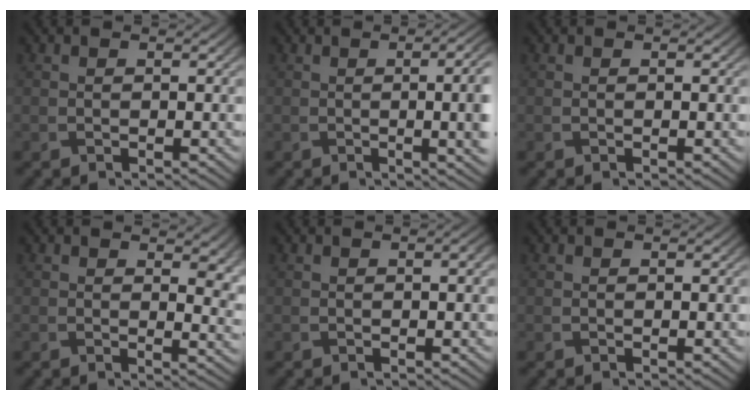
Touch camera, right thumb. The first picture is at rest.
{"total": 10.2, "force": [-0.1, 4.0, 9.4], "torque": [-0.082, 0.014, -0.009]}
{"total": 0.0}
{"total": 5.4, "force": [2.4, 2.6, 4.1], "torque": [-0.047, -0.009, 0.037]}
{"total": 0.9, "force": [0.1, 0.2, 0.9], "torque": [-0.014, 0.002, 0.002]}
{"total": 0.0}